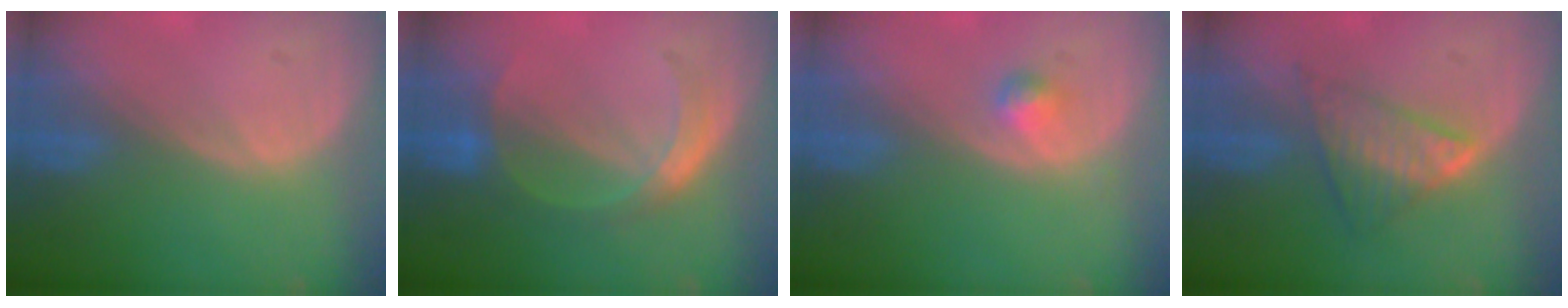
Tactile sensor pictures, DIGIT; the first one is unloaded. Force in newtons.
{"total": 5.1, "press": 5.0, "slide": 0.8}
{"total": 1.7, "press": 1.7, "slide": 0.2}
{"total": 5.8, "press": 5.6, "slide": 1.6}